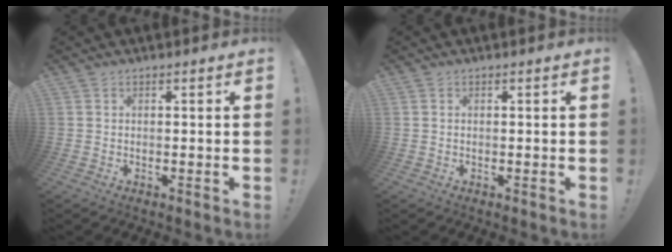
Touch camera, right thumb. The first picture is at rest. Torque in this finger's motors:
{"motor_torque": [0.42, -0.19, 0.12, -0.21, -0.08]}